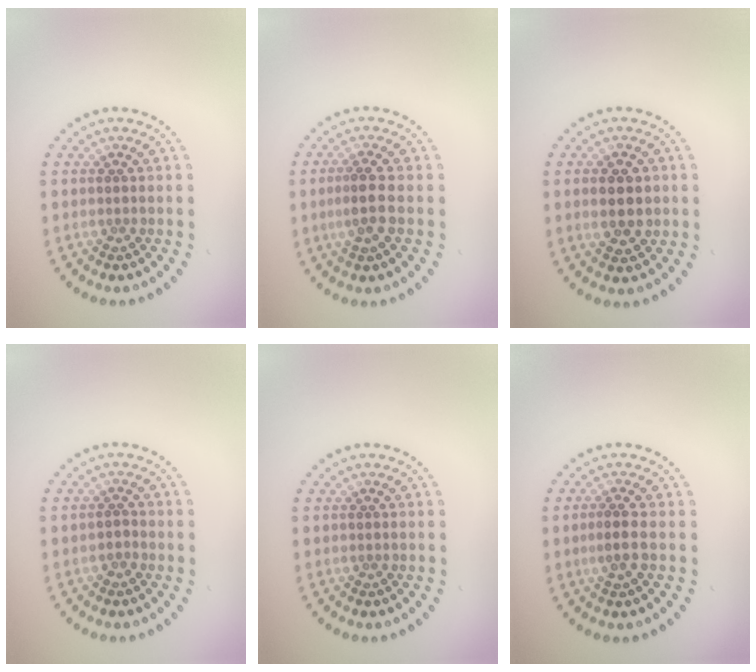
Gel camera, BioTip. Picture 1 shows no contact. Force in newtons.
{"total": 2.6, "press": 2.4, "slide": 0.9}
{"total": 3.0, "press": 3.0, "slide": 0.2}
{"total": 0.5, "press": 0.5, "slide": 0.2}
{"total": 0.0}
{"total": 1.7, "press": 1.6, "slide": 0.8}